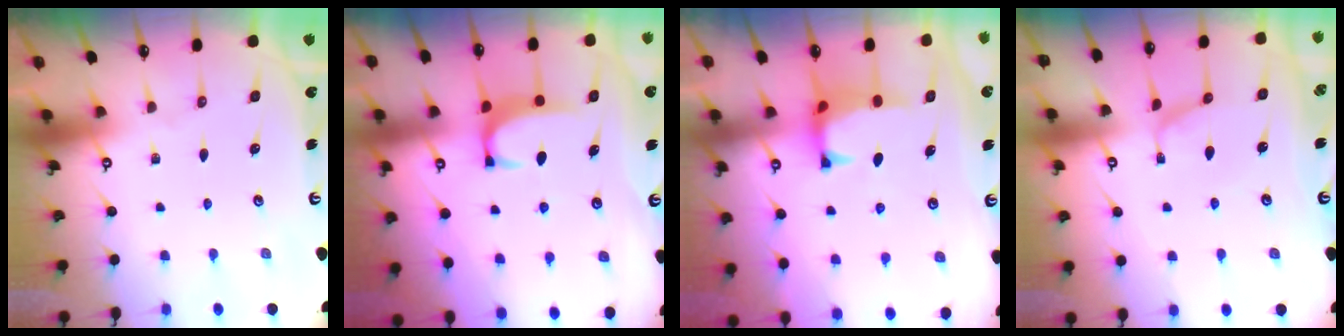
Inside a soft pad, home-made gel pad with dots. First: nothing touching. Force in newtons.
{"total": 1.6, "press": 1.6, "slide": 0.5}
{"total": 1.0, "press": 0.7, "slide": 0.8}
{"total": 1.5, "press": 1.3, "slide": 0.5}